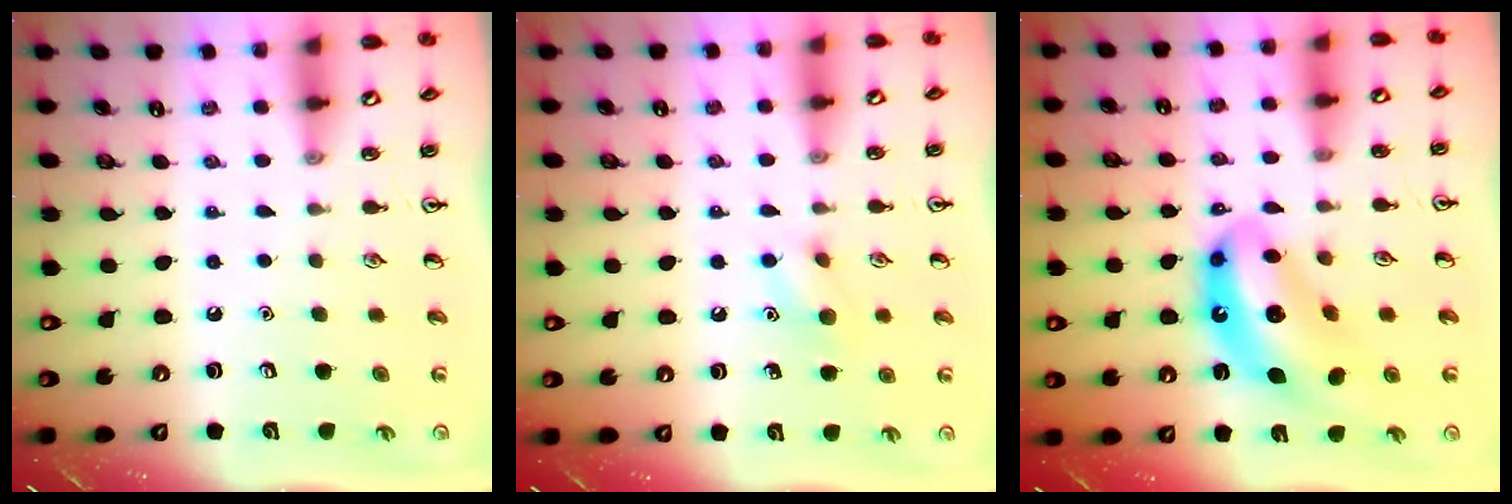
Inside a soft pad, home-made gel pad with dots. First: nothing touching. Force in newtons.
{"total": 7.2, "press": 7.1, "slide": 1.3}
{"total": 13.4, "press": 12.6, "slide": 4.6}